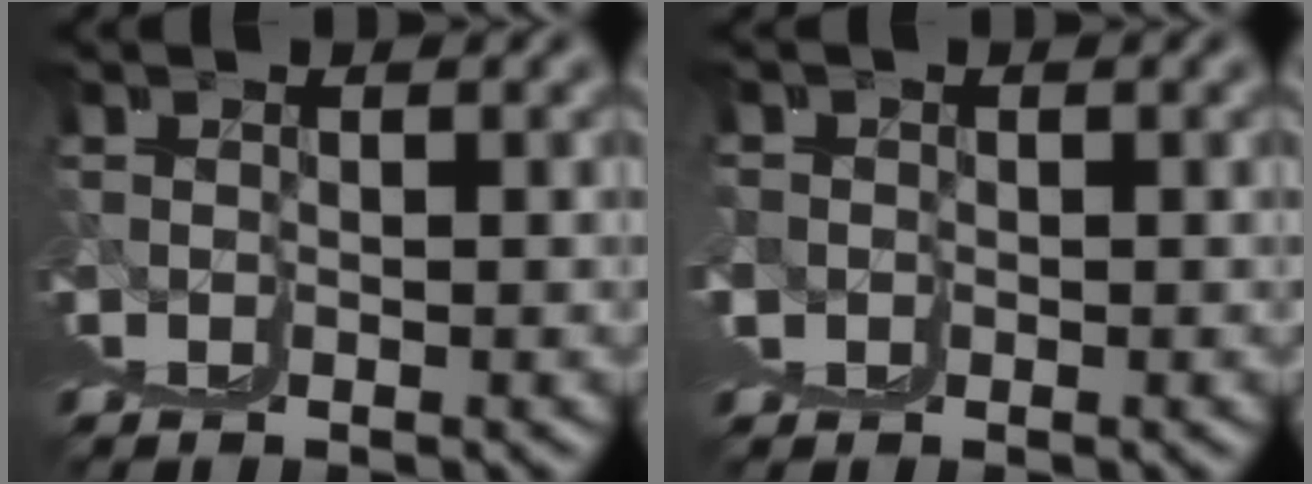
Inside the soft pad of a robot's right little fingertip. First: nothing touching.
{"total": 0.7, "force": [0.6, 0.3, -0.3], "torque": [0.013, 0.002, 0.010]}